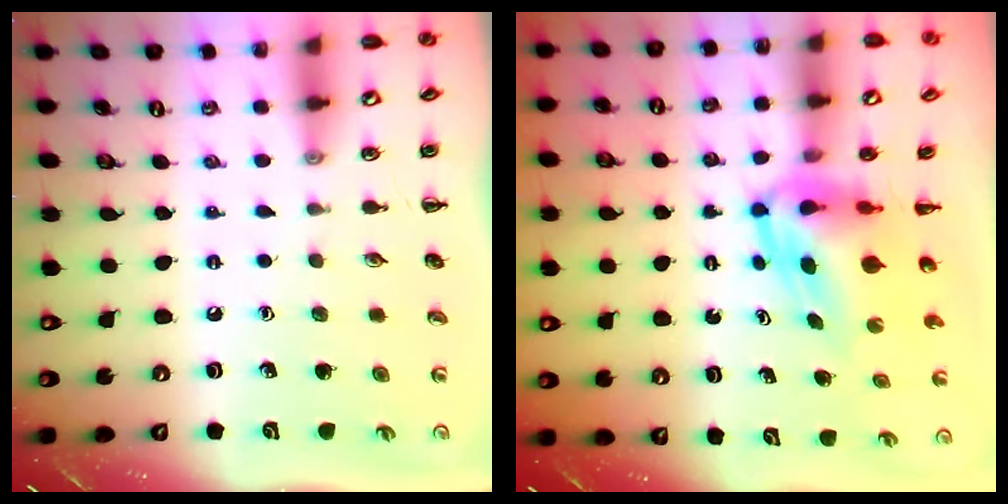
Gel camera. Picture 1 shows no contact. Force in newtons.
{"total": 5.0, "press": 4.8, "slide": 1.3}